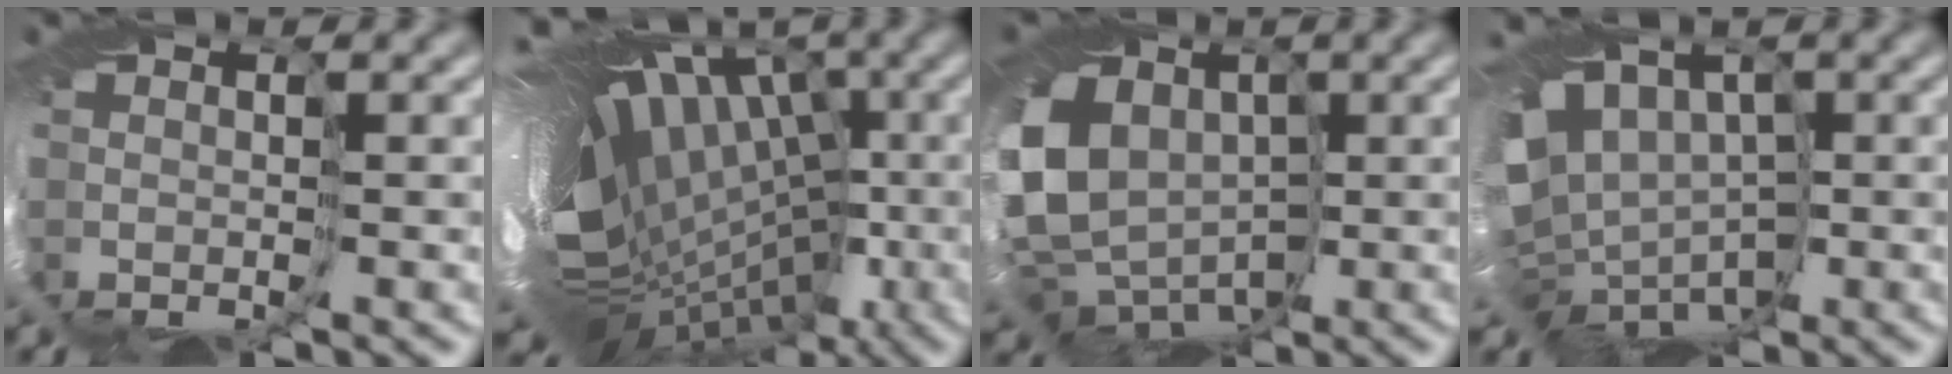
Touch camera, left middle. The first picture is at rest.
{"total": 17.7, "force": [-1.5, 11.9, 13.0], "torque": [-0.194, 0.031, -0.024]}
{"total": 12.6, "force": [0.3, 10.6, 6.9], "torque": [-0.166, -0.002, 0.006]}
{"total": 6.8, "force": [0.1, 5.7, 3.7], "torque": [-0.059, -0.006, 0.013]}